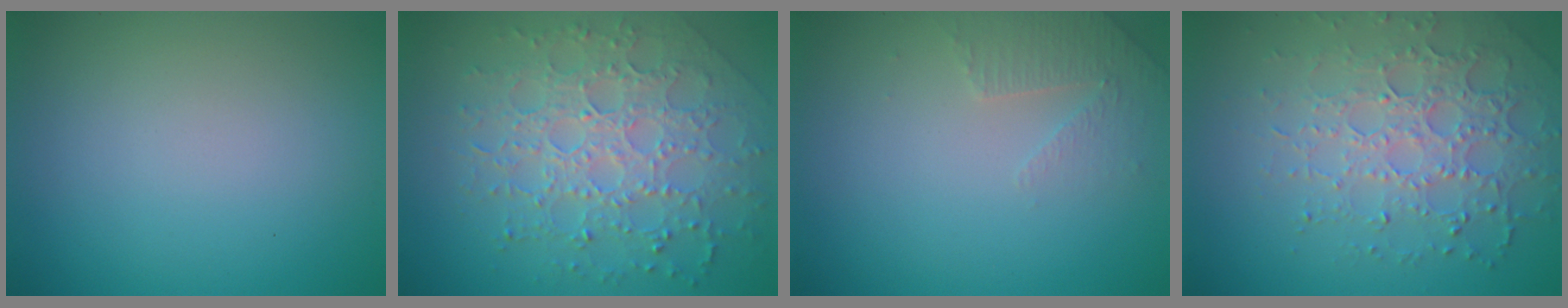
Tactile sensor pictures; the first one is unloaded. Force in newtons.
{"total": 7.2, "press": 5.2, "slide": 5.0}
{"total": 1.9, "press": 1.8, "slide": 0.5}
{"total": 4.8, "press": 4.2, "slide": 2.4}